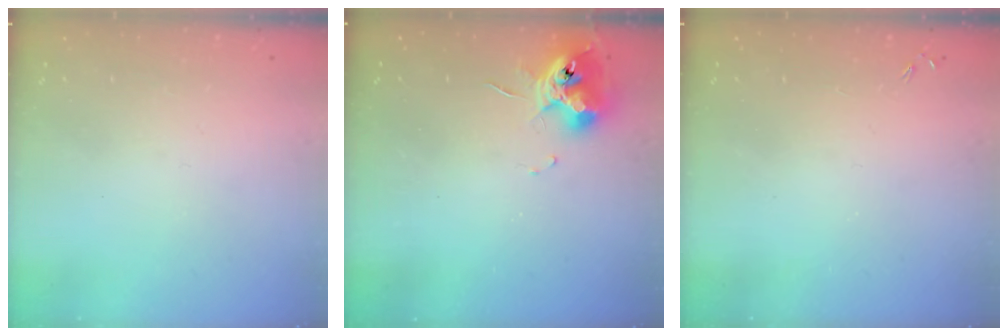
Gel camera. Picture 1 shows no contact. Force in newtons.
{"total": 11.1, "press": 11.1, "slide": 0.6}
{"total": 0.0}